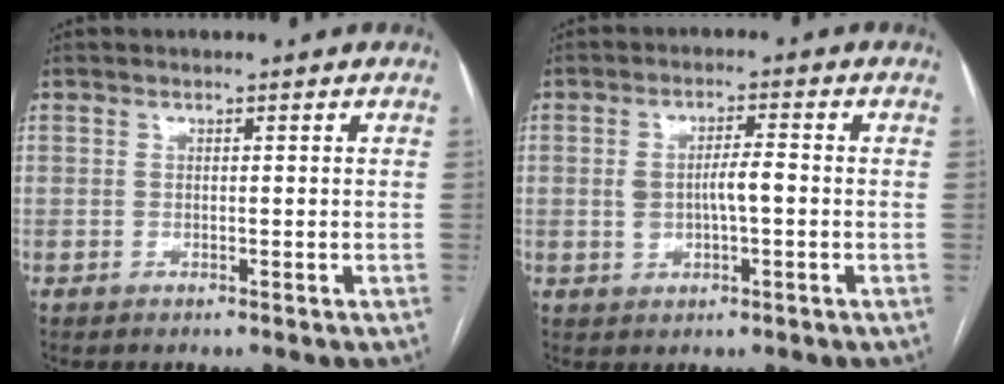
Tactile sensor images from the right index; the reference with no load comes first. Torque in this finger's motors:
{"motor_torque": [0.16, -0.04, 0.12, 0.06]}